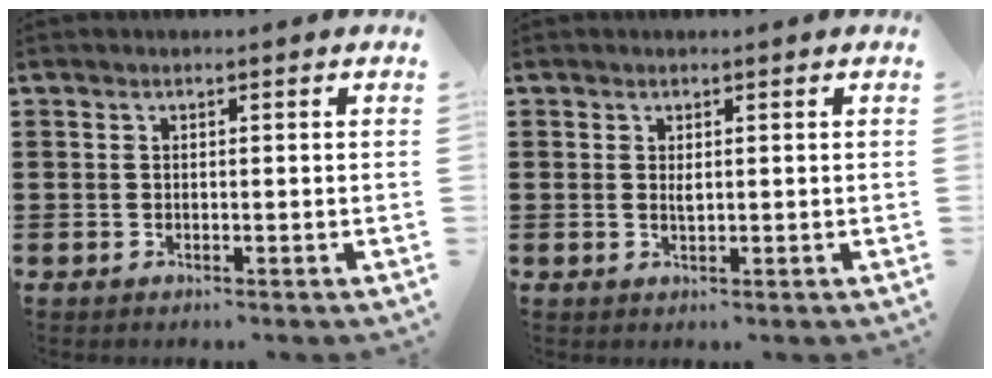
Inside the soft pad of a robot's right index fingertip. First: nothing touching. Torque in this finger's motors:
{"motor_torque": [2.14, 0.00, 0.23, 0.01]}